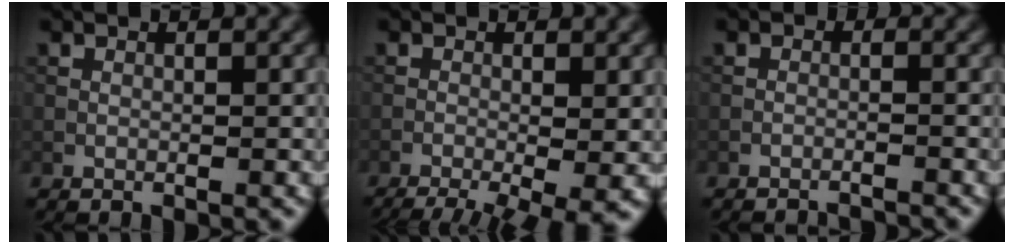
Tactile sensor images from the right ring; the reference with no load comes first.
{"total": 8.3, "force": [-5.4, 2.5, 5.9], "torque": [-0.098, -0.029, -0.071]}
{"total": 3.7, "force": [-3.6, 0.6, 0.5], "torque": [0.002, 0.011, -0.046]}